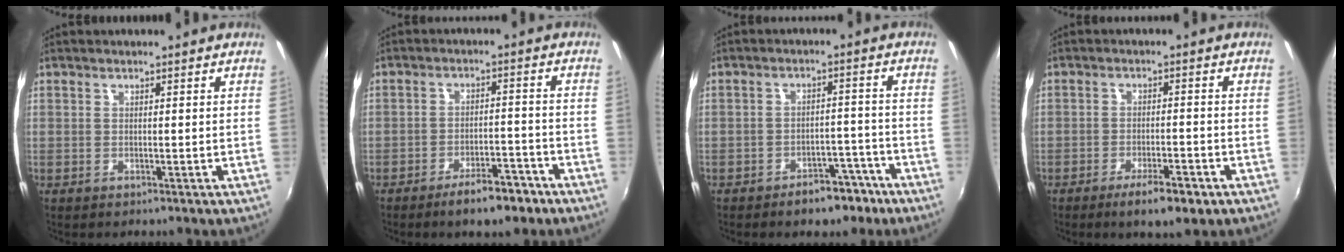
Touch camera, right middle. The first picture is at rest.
{"total": 7.3, "force": [-5.3, 2.3, 4.5], "torque": [-0.082, 0.006, -0.072]}
{"total": 7.0, "force": [-5.3, 3.6, 3.0], "torque": [-0.056, 0.024, -0.057]}
{"total": 6.4, "force": [-4.1, 1.3, 4.8], "torque": [-0.095, -0.011, -0.061]}